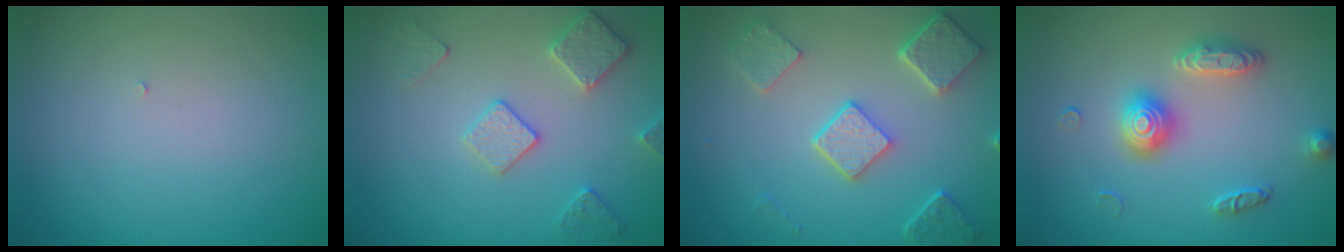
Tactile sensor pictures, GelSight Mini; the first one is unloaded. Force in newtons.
{"total": 3.3, "press": 3.1, "slide": 1.3}
{"total": 5.4, "press": 4.2, "slide": 3.4}
{"total": 3.1, "press": 3.1, "slide": 0.3}